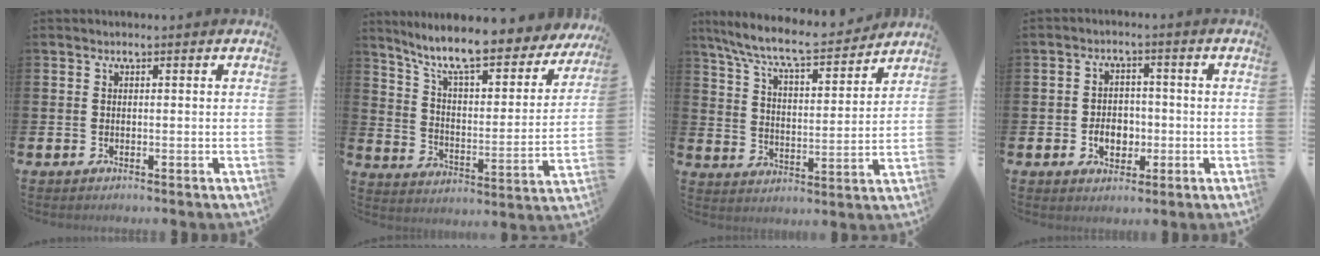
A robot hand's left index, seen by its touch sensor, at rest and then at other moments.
{"total": 10.3, "force": [8.9, 1.7, 4.8], "torque": [-0.125, -0.062, 0.150]}
{"total": 8.8, "force": [8.1, 1.2, 3.1], "torque": [-0.093, -0.056, 0.138]}
{"total": 4.0, "force": [-1.0, 3.1, 2.4], "torque": [-0.034, -0.001, -0.025]}